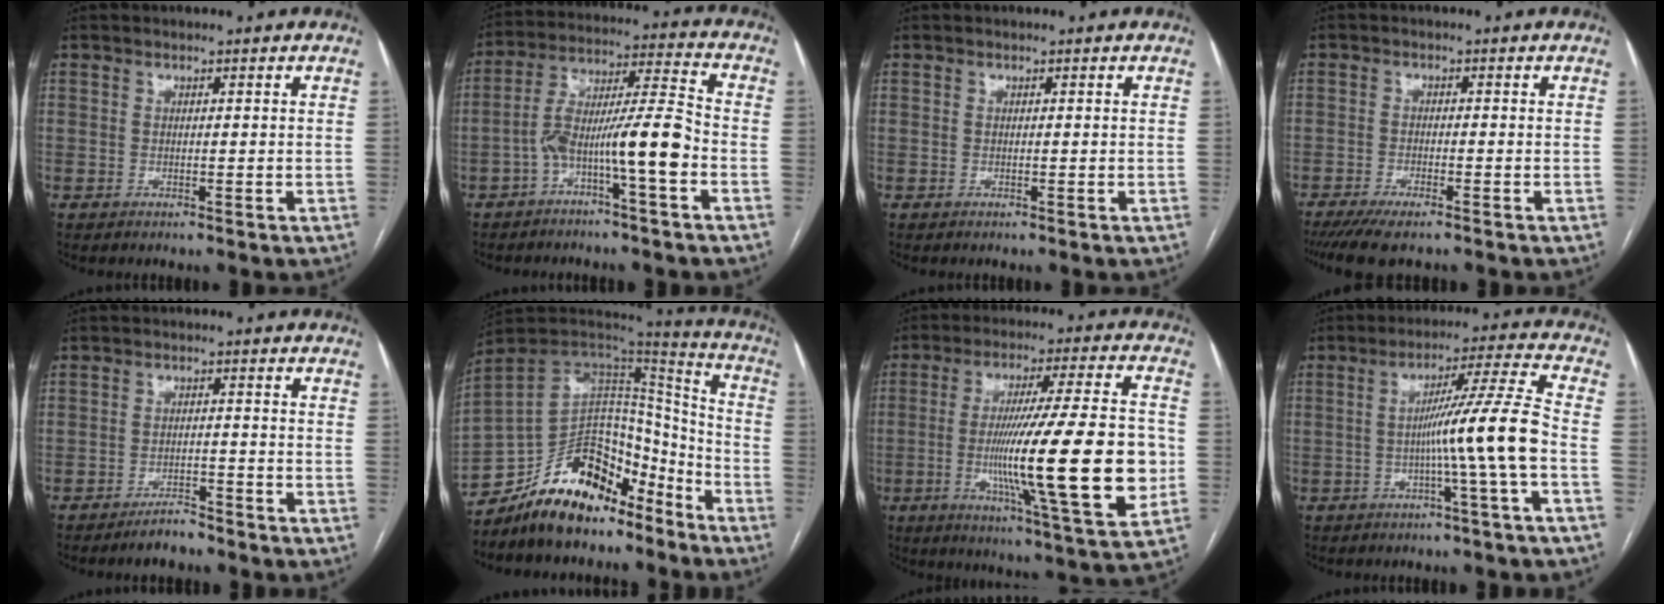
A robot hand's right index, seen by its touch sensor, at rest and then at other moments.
{"total": 11.1, "force": [-4.4, 0.4, 10.2], "torque": [-0.185, 0.031, -0.076]}
{"total": 0.0}
{"total": 5.7, "force": [-4.3, 1.1, 3.5], "torque": [-0.056, -0.011, -0.069]}
{"total": 3.3, "force": [-3.0, 0.8, 1.1], "torque": [-0.018, -0.001, -0.048]}
{"total": 17.9, "force": [-13.6, 8.2, 8.1], "torque": [-0.129, 0.055, -0.232]}
{"total": 22.2, "force": [-3.4, 1.1, 21.9], "torque": [-0.338, -0.011, -0.056]}
{"total": 10.1, "force": [-2.2, -2.2, 9.6], "torque": [-0.156, 0.013, -0.036]}